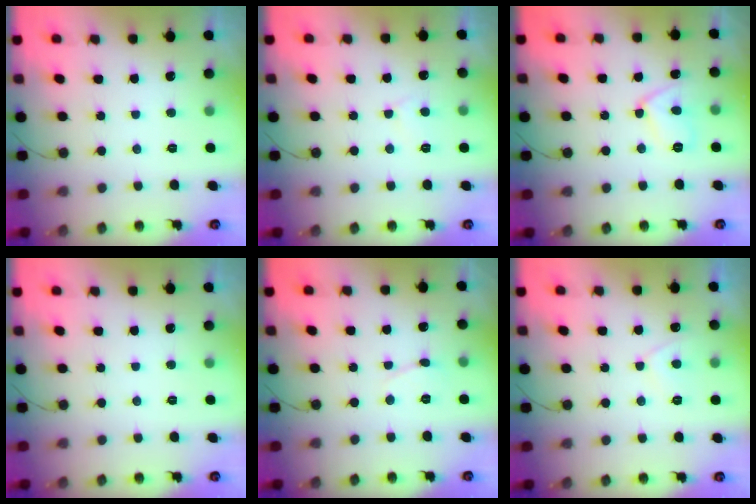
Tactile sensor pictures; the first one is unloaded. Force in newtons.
{"total": 3.6, "press": 3.6, "slide": 0.3}
{"total": 7.2, "press": 7.1, "slide": 0.7}
{"total": 0.0}
{"total": 2.9, "press": 2.9, "slide": 0.3}
{"total": 3.0, "press": 3.0, "slide": 0.4}